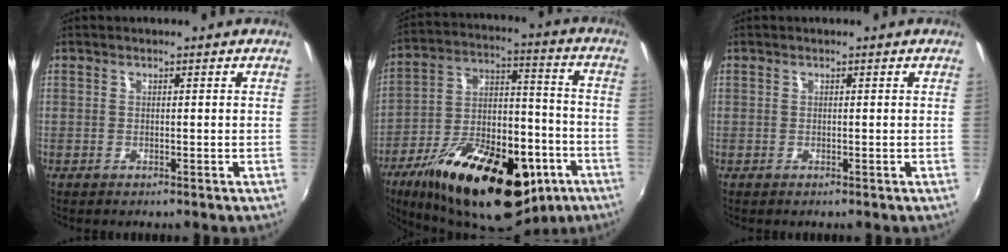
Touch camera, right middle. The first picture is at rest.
{"total": 30.3, "force": [-16.5, 14.4, 20.9], "torque": [-0.349, -0.005, -0.240]}
{"total": 0.0}